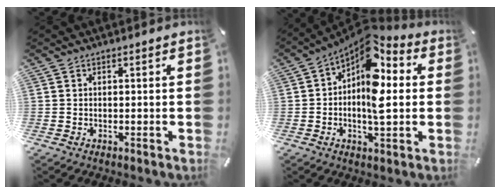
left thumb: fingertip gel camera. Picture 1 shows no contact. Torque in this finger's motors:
{"motor_torque": [0.70, 0.43, 0.85, 0.47, 0.18]}